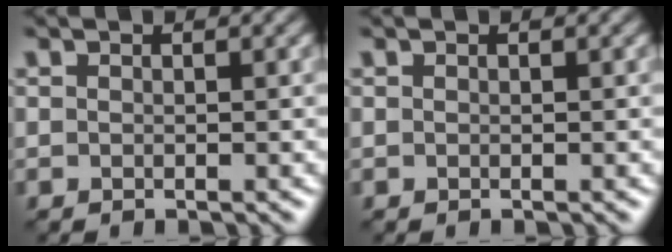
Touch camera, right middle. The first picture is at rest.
{"total": 0.0}